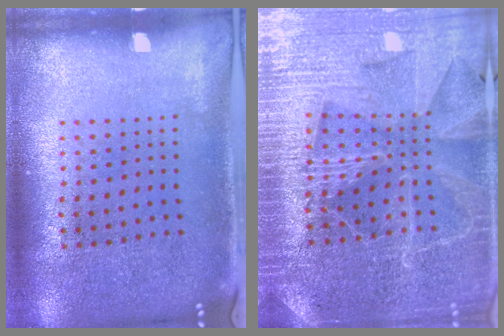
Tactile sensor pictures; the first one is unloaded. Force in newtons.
{"total": 4.2, "press": 3.9, "slide": 1.5}